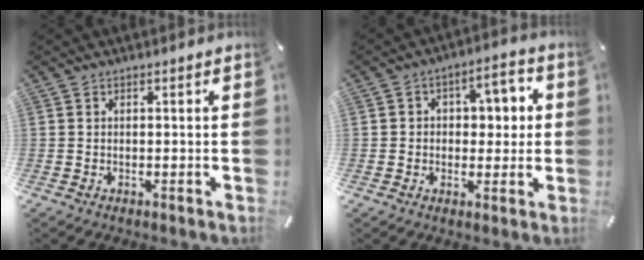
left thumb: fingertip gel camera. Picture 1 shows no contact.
{"total": 6.6, "force": [-0.2, 5.2, 4.0], "torque": [-0.051, 0.011, -0.011]}